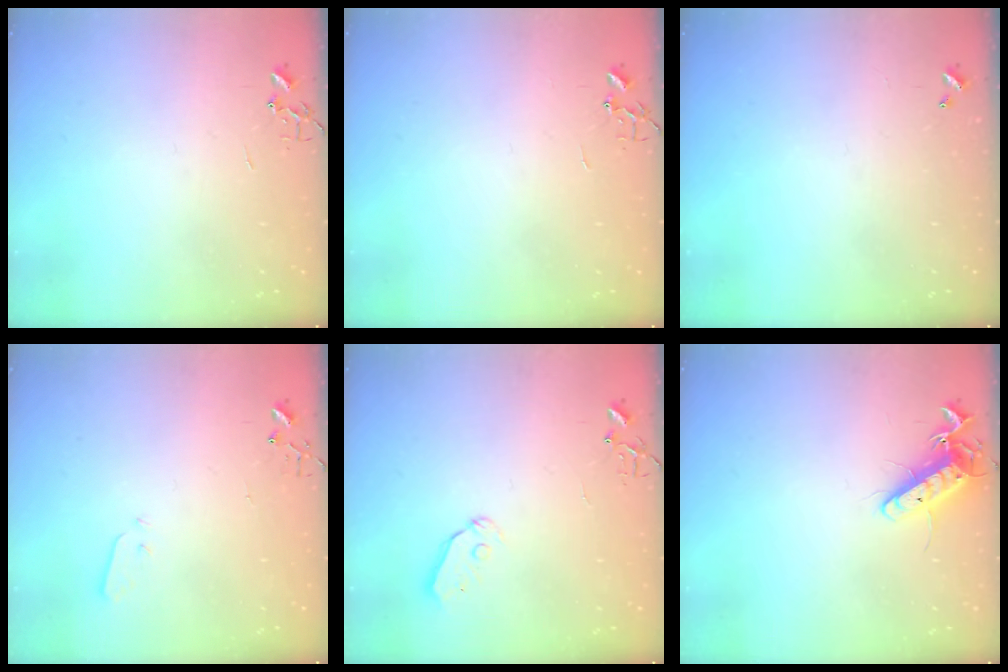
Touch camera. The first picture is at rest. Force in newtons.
{"total": 0.0}
{"total": 0.0}
{"total": 2.9, "press": 2.8, "slide": 0.7}
{"total": 4.9, "press": 4.8, "slide": 0.8}
{"total": 11.7, "press": 11.7, "slide": 1.1}